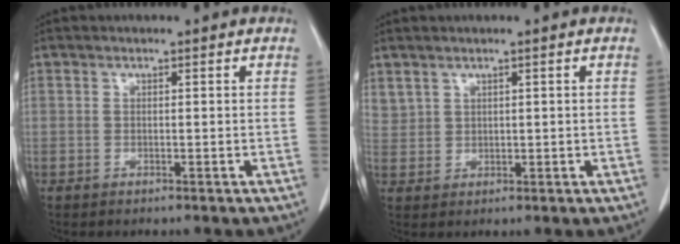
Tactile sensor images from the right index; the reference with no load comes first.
{"total": 2.8, "force": [1.8, 2.0, 0.8], "torque": [-0.020, 0.010, 0.050]}